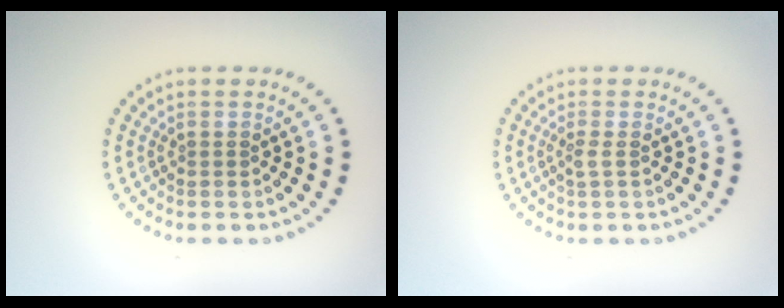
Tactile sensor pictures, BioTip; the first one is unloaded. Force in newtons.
{"total": 0.9, "press": 0.7, "slide": 0.6}